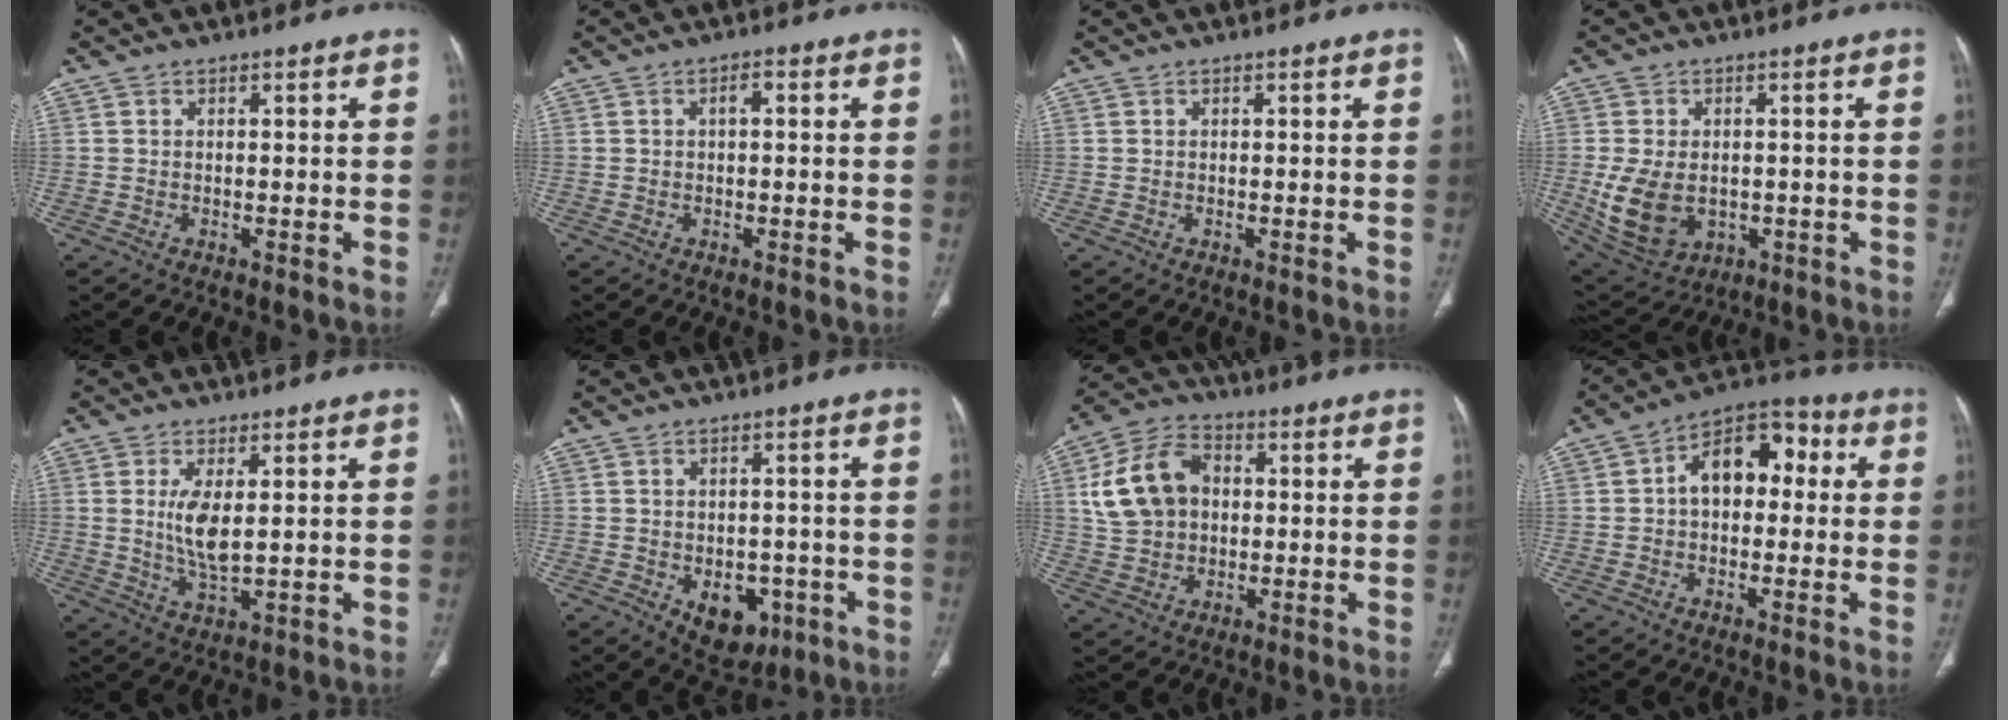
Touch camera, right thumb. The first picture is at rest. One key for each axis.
{"total": 1.5, "fx": 0.1, "fy": 0.8, "fz": 1.3, "tx": -0.022, "ty": 0.005, "tz": -0.001}
{"total": 0.0}
{"total": 11.3, "fx": -1.5, "fy": 8.0, "fz": 7.9, "tx": -0.142, "ty": -0.002, "tz": -0.002}
{"total": 6.5, "fx": 1.2, "fy": 2.3, "fz": 5.9, "tx": -0.122, "ty": -0.020, "tz": 0.031}
{"total": 8.5, "fx": -3.0, "fy": 5.8, "fz": 5.4, "tx": -0.043, "ty": 0.011, "tz": -0.025}
{"total": 13.2, "fx": 2.1, "fy": 9.9, "fz": 8.5, "tx": -0.145, "ty": 0.019, "tz": 0.035}
{"total": 11.6, "fx": 1.3, "fy": 7.6, "fz": 8.7, "tx": -0.105, "ty": 0.037, "tz": 0.007}